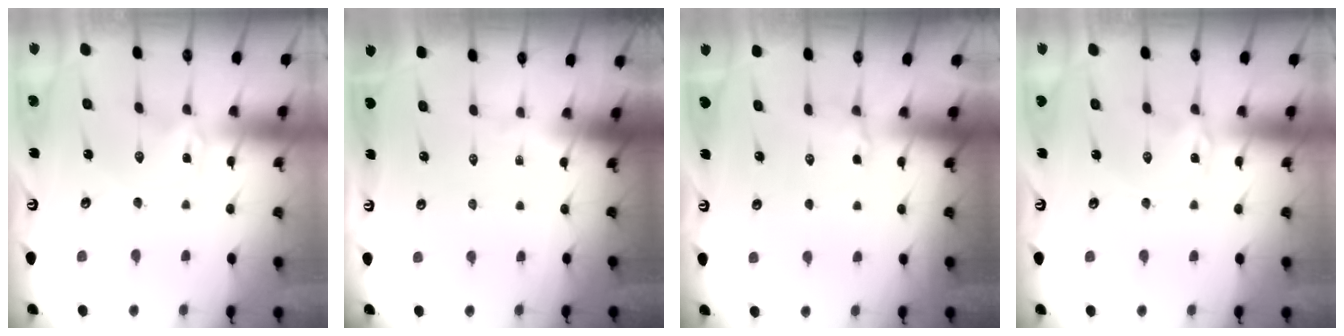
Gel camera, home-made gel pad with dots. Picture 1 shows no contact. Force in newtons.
{"total": 0.0}
{"total": 4.9, "press": 4.7, "slide": 1.4}
{"total": 1.4, "press": 1.4, "slide": 0.1}